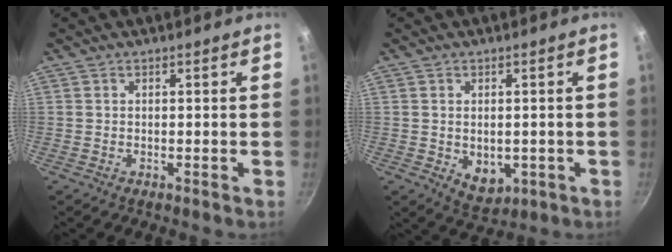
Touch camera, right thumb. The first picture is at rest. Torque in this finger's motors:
{"motor_torque": [-0.30, 0.46, -0.18, -0.20, 0.00]}